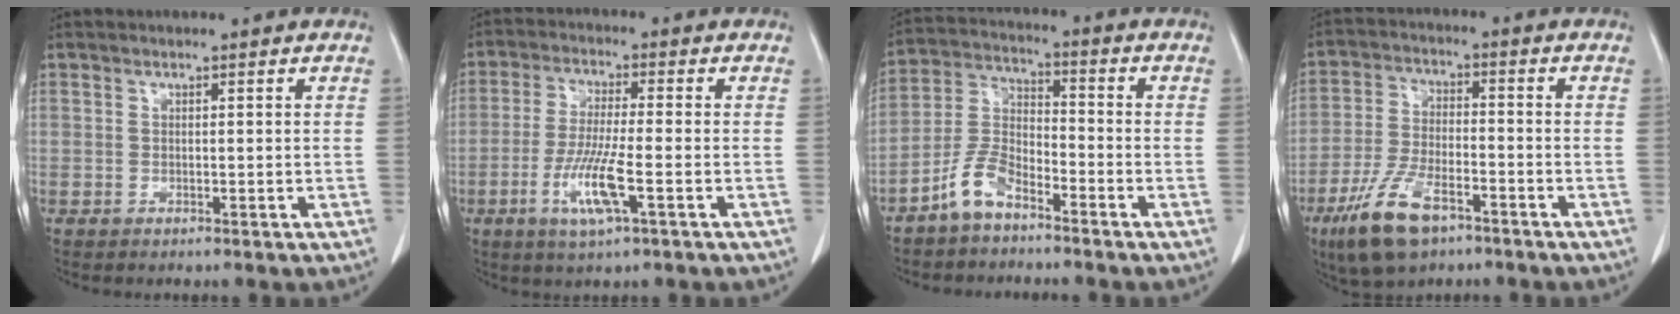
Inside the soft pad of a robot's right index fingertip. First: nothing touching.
{"total": 8.7, "force": [-3.3, 0.8, 8.1], "torque": [-0.163, -0.014, -0.062]}
{"total": 7.5, "force": [-5.3, 3.0, 4.4], "torque": [-0.106, 0.009, -0.112]}
{"total": 11.3, "force": [-6.8, 4.3, 8.0], "torque": [-0.173, -0.010, -0.122]}